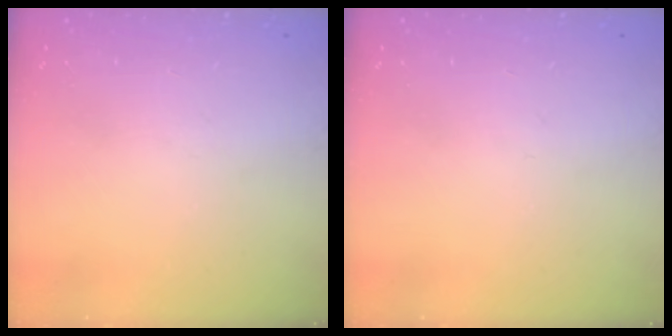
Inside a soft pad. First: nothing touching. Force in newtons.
{"total": 0.0}